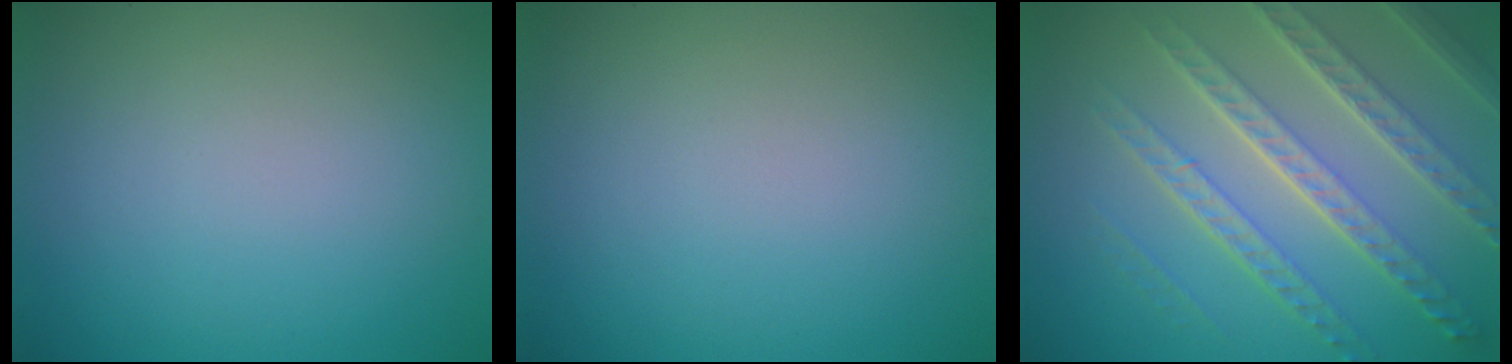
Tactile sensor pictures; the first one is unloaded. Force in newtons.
{"total": 0.0}
{"total": 7.1, "press": 5.0, "slide": 5.0}